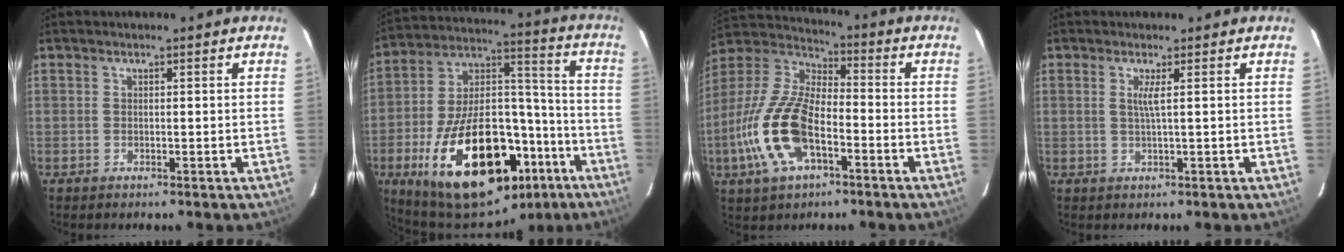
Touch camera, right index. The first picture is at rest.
{"total": 31.6, "force": [-15.8, 16.1, 22.1], "torque": [-0.398, 0.025, -0.222]}
{"total": 17.2, "force": [-6.2, 7.6, 14.1], "torque": [-0.308, -0.007, -0.123]}
{"total": 1.7, "force": [0.6, -0.6, 1.5], "torque": [-0.028, -0.002, 0.012]}